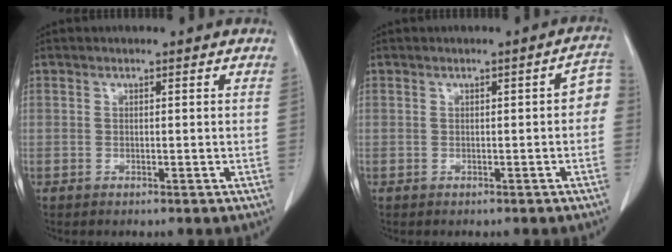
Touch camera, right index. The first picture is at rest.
{"total": 3.3, "force": [-0.1, 1.0, 3.2], "torque": [-0.030, 0.012, -0.006]}